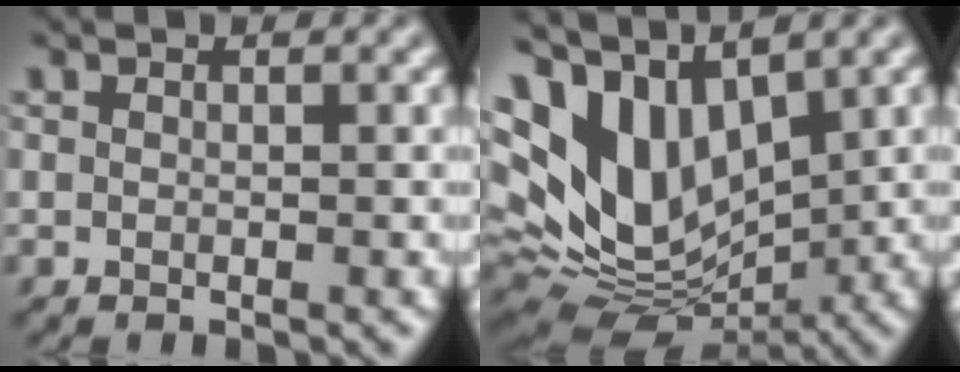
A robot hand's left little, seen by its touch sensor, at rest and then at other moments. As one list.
[{"total": 11.7, "force": [3.5, 7.1, 8.6], "torque": [-0.187, 0.003, 0.065]}]